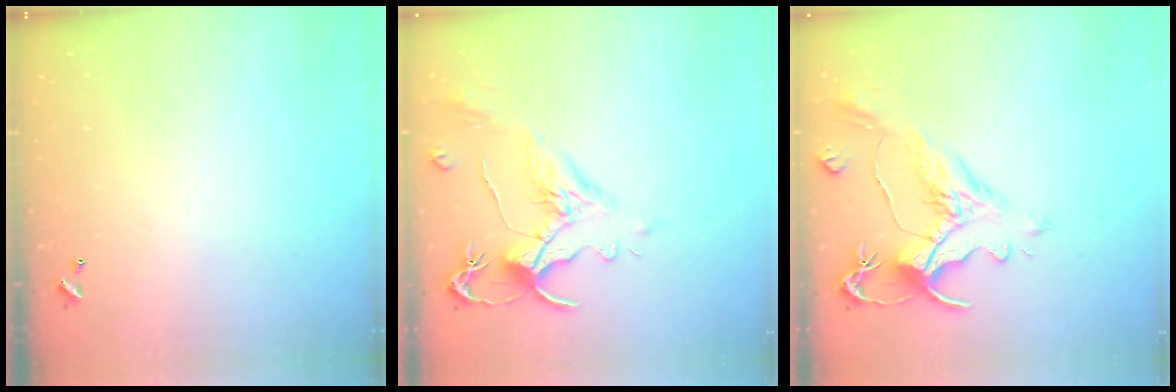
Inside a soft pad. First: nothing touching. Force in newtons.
{"total": 1.5, "press": 1.0, "slide": 1.1}
{"total": 1.5, "press": 0.2, "slide": 1.5}